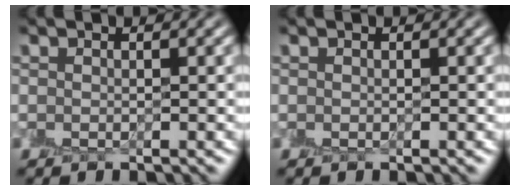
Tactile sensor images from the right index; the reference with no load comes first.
{"total": 0.0}